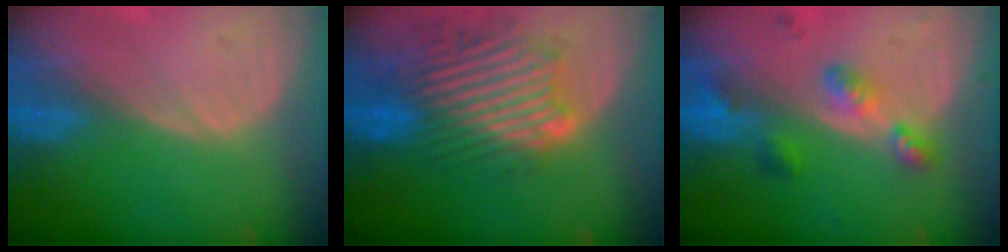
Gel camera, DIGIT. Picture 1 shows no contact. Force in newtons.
{"total": 11.0, "press": 10.3, "slide": 3.9}
{"total": 5.2, "press": 5.1, "slide": 0.7}